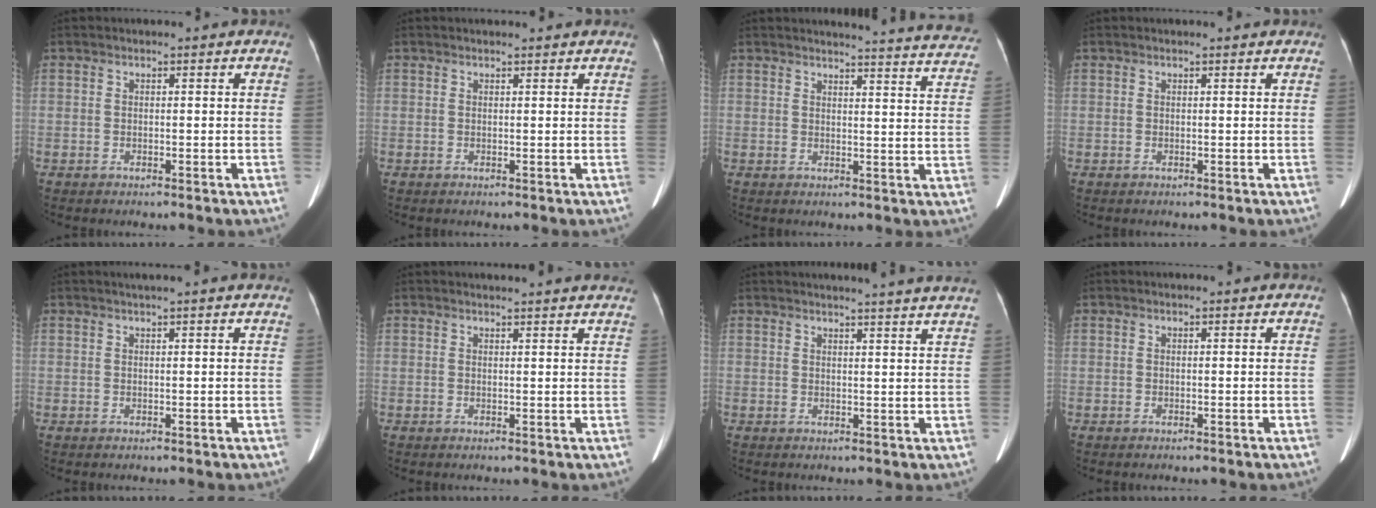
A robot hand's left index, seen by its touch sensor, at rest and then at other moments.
{"total": 2.1, "force": [2.0, 0.2, 0.5], "torque": [-0.012, 0.013, 0.020]}
{"total": 19.8, "force": [19.4, 0.7, 4.0], "torque": [-0.039, -0.096, 0.196]}
{"total": 1.0, "force": [1.0, 0.0, 0.3], "torque": [-0.012, 0.004, 0.010]}
{"total": 2.4, "force": [2.0, -0.5, 1.3], "torque": [-0.016, 0.015, 0.032]}
{"total": 8.6, "force": [8.2, 0.3, 2.6], "torque": [-0.030, 0.009, 0.073]}
{"total": 11.1, "force": [10.3, -1.2, 4.0], "torque": [-0.052, -0.027, 0.100]}
{"total": 0.0}